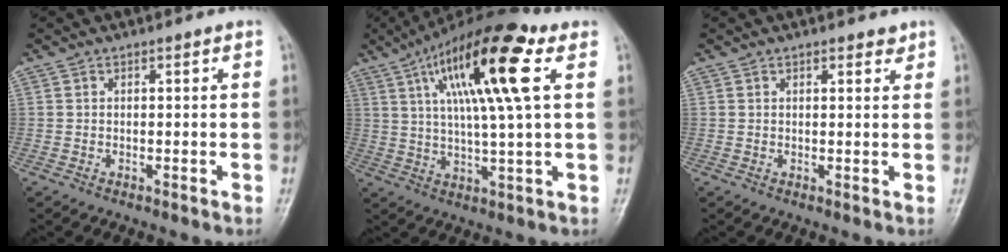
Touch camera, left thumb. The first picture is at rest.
{"total": 18.4, "force": [6.6, 3.6, 16.8], "torque": [-0.292, 0.001, 0.105]}
{"total": 2.2, "force": [1.6, 0.9, 1.2], "torque": [-0.006, -0.008, 0.019]}